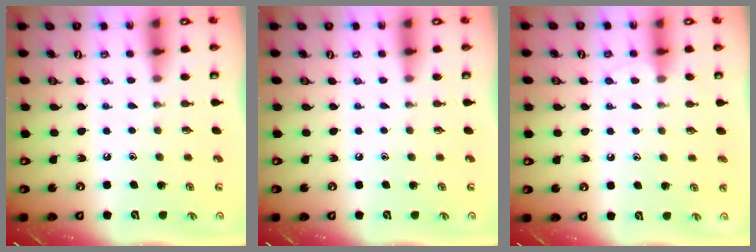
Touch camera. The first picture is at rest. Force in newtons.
{"total": 0.0}
{"total": 3.7, "press": 3.7, "slide": 0.4}